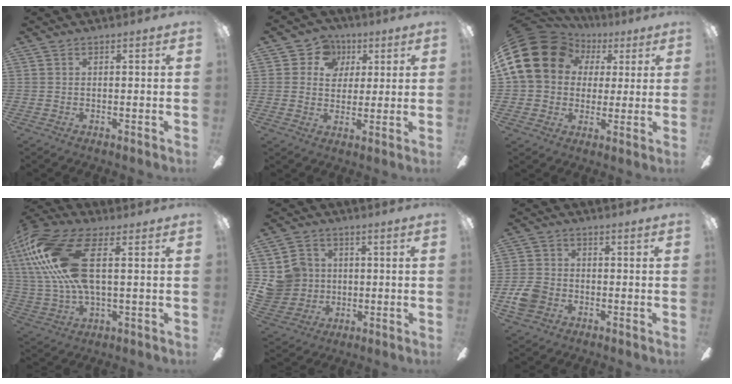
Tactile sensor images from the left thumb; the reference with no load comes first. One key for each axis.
{"total": 7.8, "fx": 2.7, "fy": 7.1, "fz": 1.6, "tx": -0.031, "ty": -0.005, "tz": 0.047}
{"total": 18.2, "fx": 4.9, "fy": 15.7, "fz": 8.0, "tx": -0.168, "ty": -0.015, "tz": 0.095}
{"total": 23.5, "fx": 5.5, "fy": 10.9, "fz": 20.1, "tx": -0.422, "ty": -0.002, "tz": 0.094}
{"total": 9.0, "fx": 0.1, "fy": 8.7, "fz": 2.3, "tx": -0.065, "ty": 0.015, "tz": 0.008}
{"total": 6.8, "fx": -2.7, "fy": 5.4, "fz": 3.2, "tx": -0.077, "ty": 0.021, "tz": -0.051}